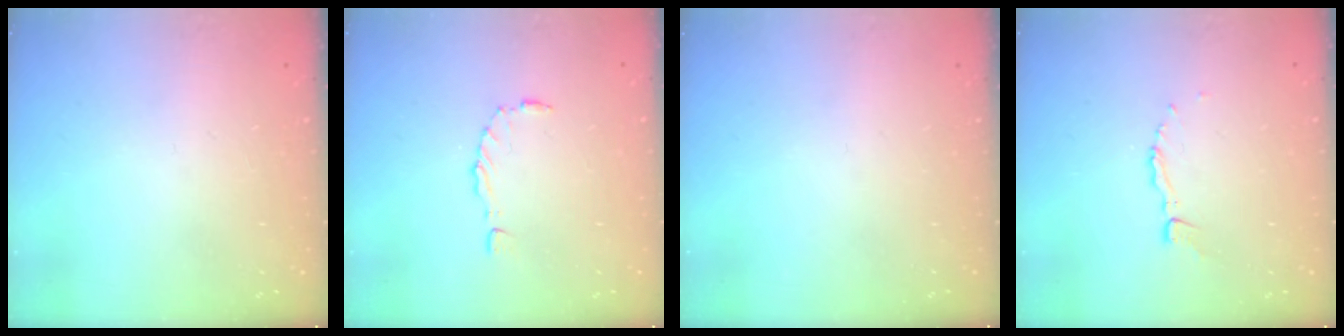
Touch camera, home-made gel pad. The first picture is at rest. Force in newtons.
{"total": 1.9, "press": 1.9, "slide": 0.3}
{"total": 0.0}
{"total": 3.9, "press": 3.9, "slide": 0.3}